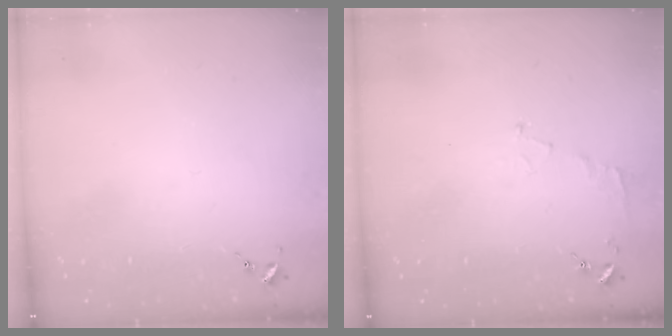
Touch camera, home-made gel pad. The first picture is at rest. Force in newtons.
{"total": 4.4, "press": 4.4, "slide": 0.4}